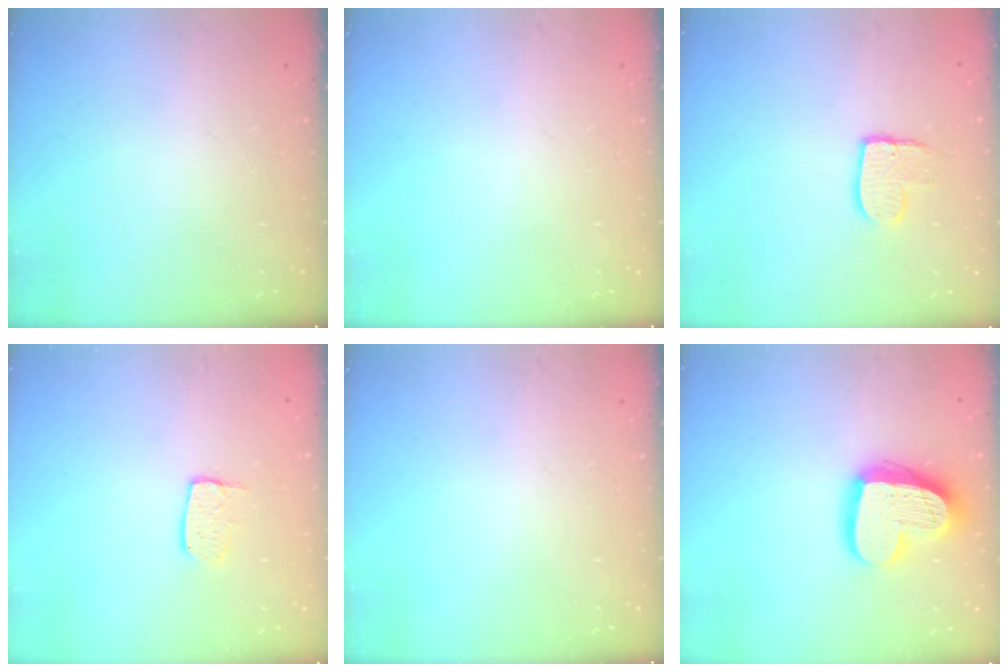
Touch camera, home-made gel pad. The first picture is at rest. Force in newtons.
{"total": 0.0}
{"total": 8.4, "press": 8.4, "slide": 0.6}
{"total": 5.5, "press": 5.5, "slide": 0.3}
{"total": 0.0}
{"total": 17.8, "press": 17.7, "slide": 1.7}